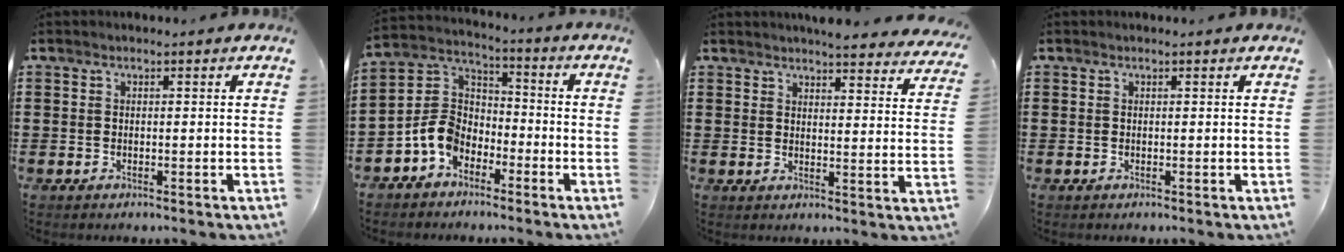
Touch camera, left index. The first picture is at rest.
{"total": 7.4, "force": [-4.0, 5.3, 3.2], "torque": [-0.104, 0.007, -0.088]}
{"total": 4.7, "force": [4.5, 0.2, 1.2], "torque": [-0.023, -0.023, 0.080]}
{"total": 0.0}